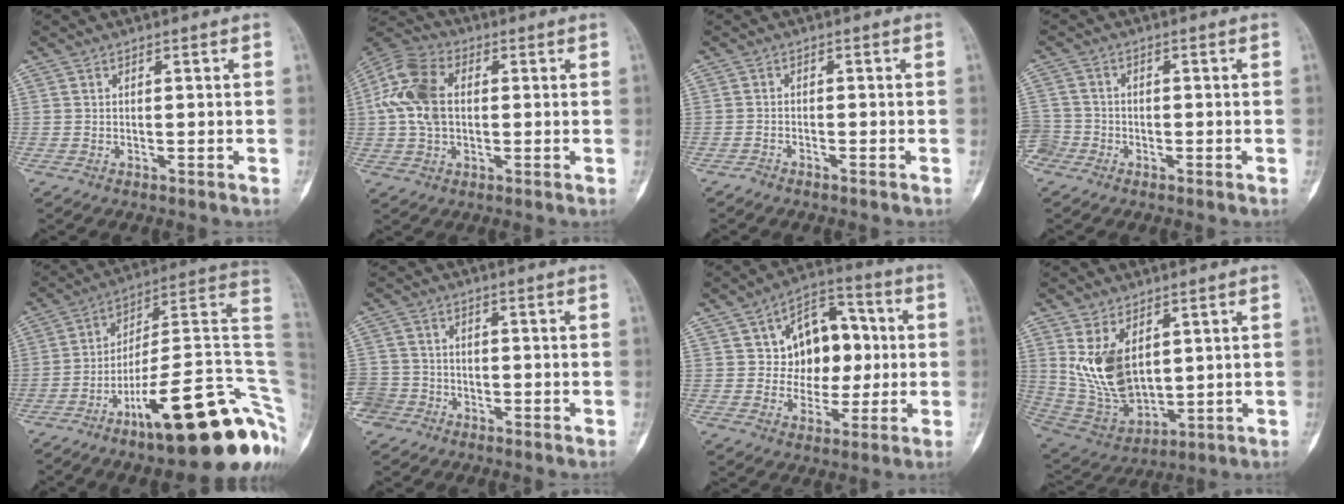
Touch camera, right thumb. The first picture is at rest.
{"total": 12.3, "force": [1.2, 8.2, 9.2], "torque": [-0.191, 0.024, 0.017]}
{"total": 1.2, "force": [-1.1, 0.0, 0.4], "torque": [-0.011, 0.006, -0.021]}
{"total": 4.3, "force": [-2.2, 3.6, 0.7], "torque": [-0.007, 0.016, -0.048]}
{"total": 25.3, "force": [-9.1, 6.9, 22.6], "torque": [-0.225, 0.091, -0.131]}
{"total": 5.9, "force": [-2.8, 5.1, 0.7], "torque": [-0.008, 0.023, -0.054]}
{"total": 13.7, "force": [2.0, 10.0, 9.1], "torque": [-0.075, 0.020, 0.031]}
{"total": 13.4, "force": [3.8, 7.9, 10.1], "torque": [-0.172, -0.023, 0.098]}